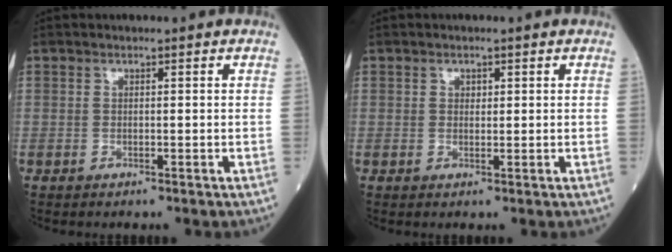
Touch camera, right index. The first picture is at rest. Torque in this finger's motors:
{"motor_torque": [0.00, 0.02, -0.03, -0.01]}